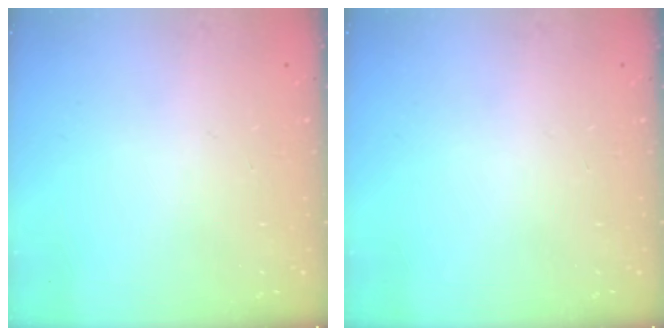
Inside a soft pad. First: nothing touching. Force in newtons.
{"total": 0.0}